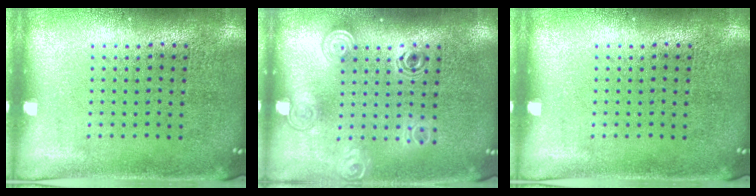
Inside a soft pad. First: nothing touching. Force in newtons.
{"total": 1.5, "press": 1.3, "slide": 0.9}
{"total": 0.0}